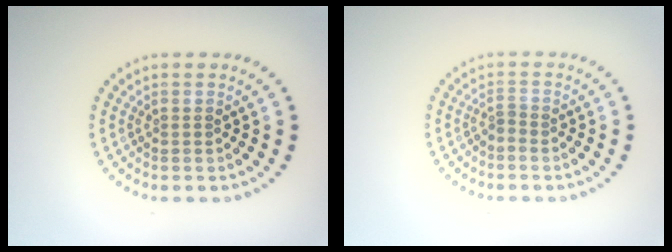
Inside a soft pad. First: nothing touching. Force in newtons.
{"total": 0.8, "press": 0.3, "slide": 0.7}